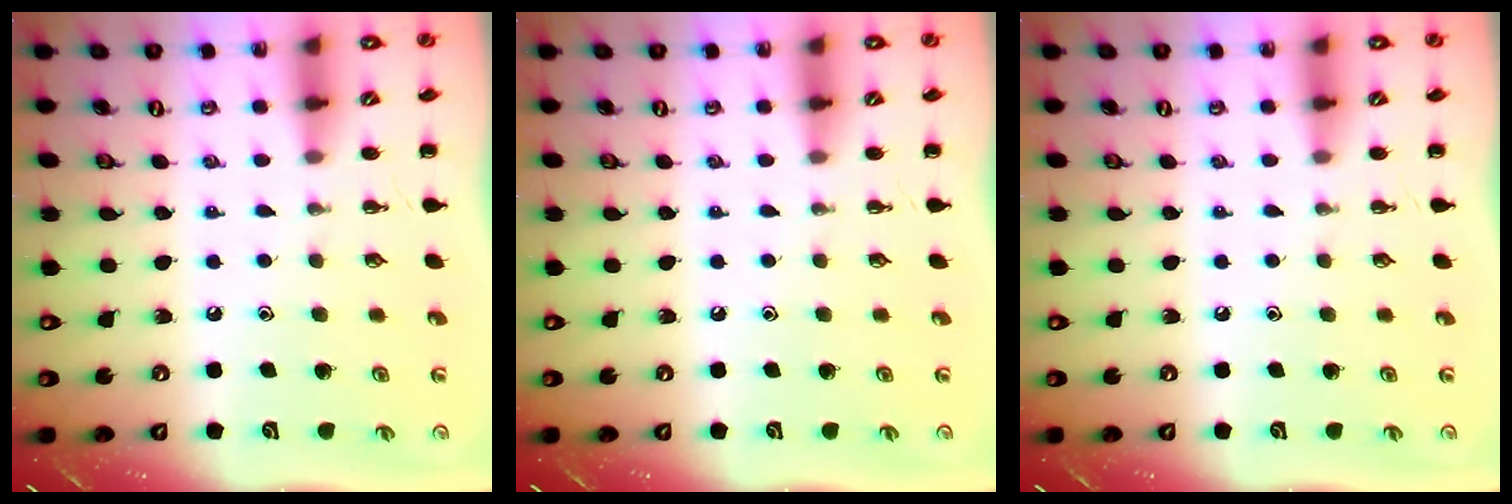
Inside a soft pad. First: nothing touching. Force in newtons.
{"total": 0.0}
{"total": 0.0}